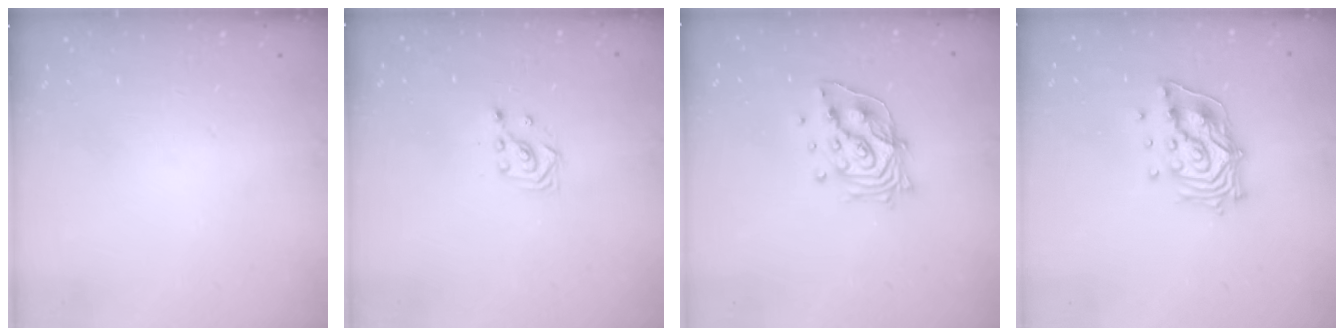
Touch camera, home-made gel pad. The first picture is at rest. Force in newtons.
{"total": 3.3, "press": 3.3, "slide": 0.2}
{"total": 13.7, "press": 13.4, "slide": 3.0}
{"total": 12.9, "press": 12.8, "slide": 1.8}